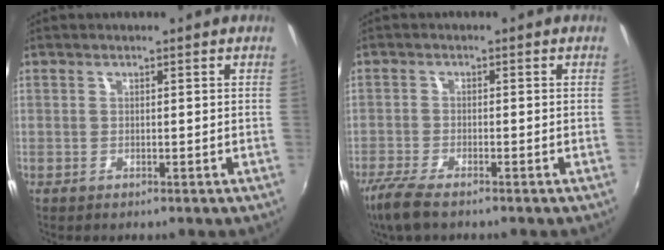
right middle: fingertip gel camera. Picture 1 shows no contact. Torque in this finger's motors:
{"motor_torque": [0.51, -0.50, 0.03, 0.06]}